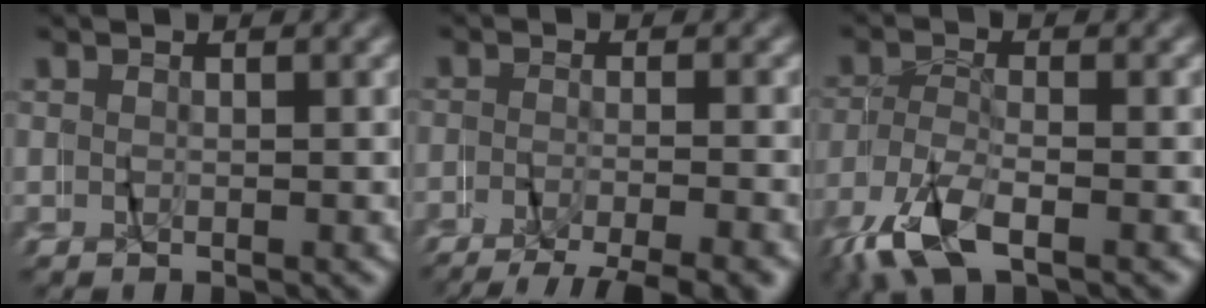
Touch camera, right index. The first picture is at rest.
{"total": 5.8, "force": [-5.1, 1.1, 2.6], "torque": [-0.035, -0.014, -0.076]}
{"total": 4.0, "force": [-3.2, 1.1, 2.2], "torque": [-0.065, -0.007, -0.048]}